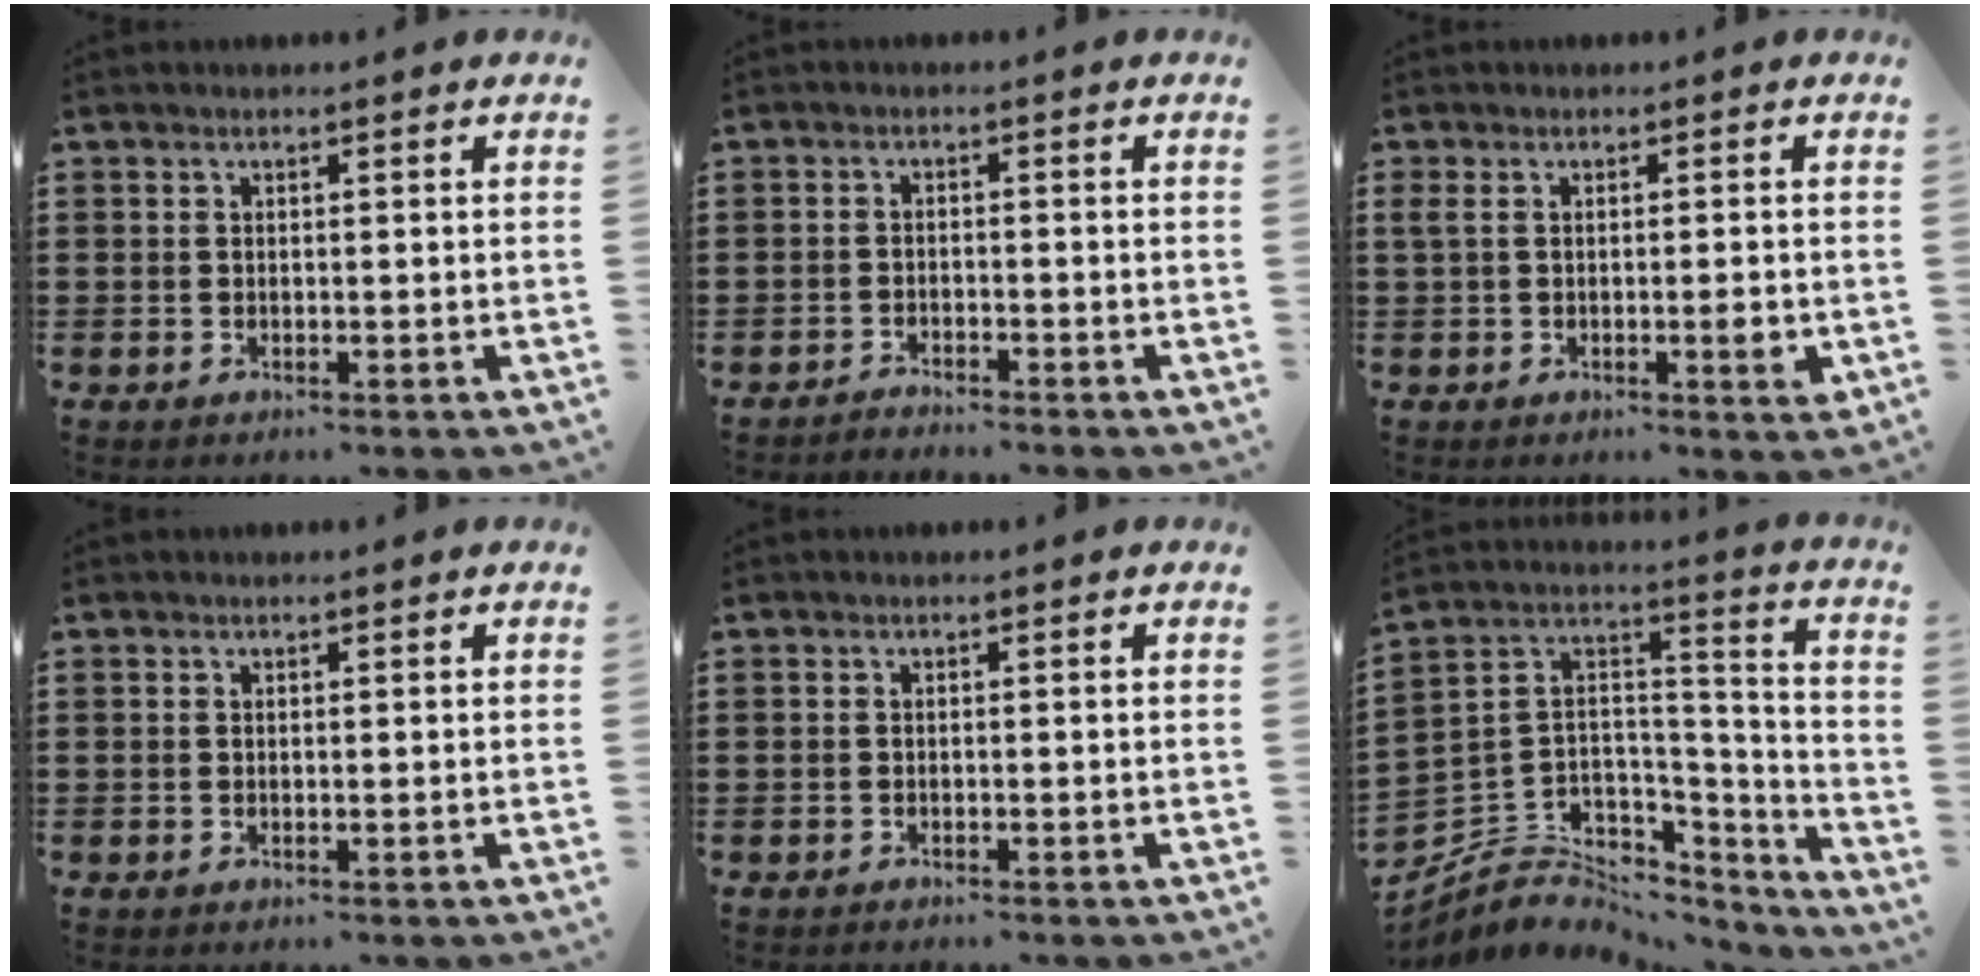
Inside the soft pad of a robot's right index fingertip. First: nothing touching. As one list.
[{"total": 1.9, "force": [-1.9, 0.0, -0.1], "torque": [-0.004, 0.003, -0.042]}, {"total": 3.6, "force": [-0.6, 0.8, 3.5], "torque": [-0.059, 0.002, -0.011]}, {"total": 0.0}, {"total": 0.5, "force": [-0.5, 0.0, 0.0], "torque": [-0.002, -0.002, -0.011]}, {"total": 5.9, "force": [-3.6, 4.5, 1.1], "torque": [-0.049, -0.011, -0.071]}]